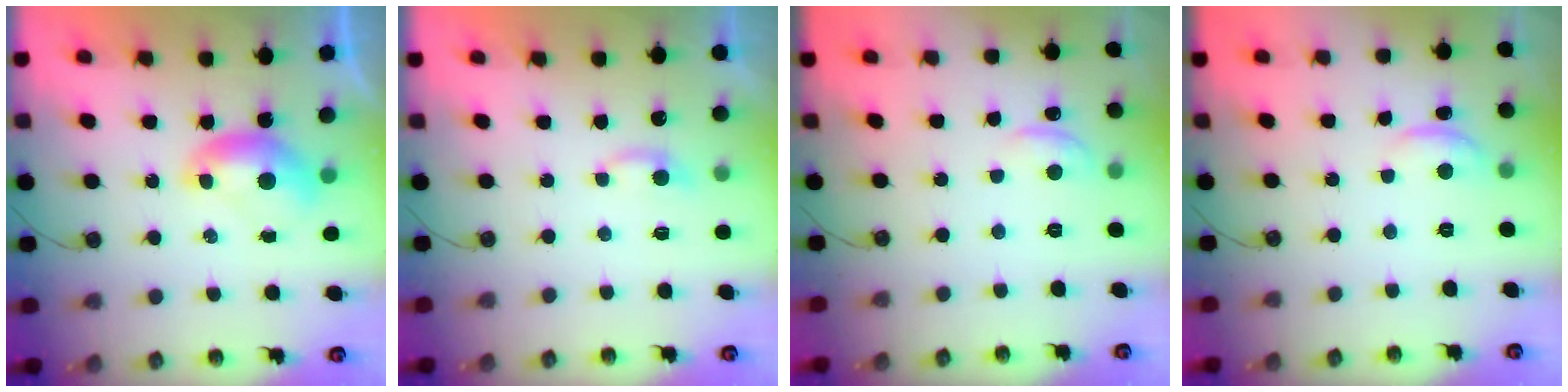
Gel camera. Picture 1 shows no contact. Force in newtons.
{"total": 3.7, "press": 3.6, "slide": 0.4}
{"total": 1.6, "press": 1.3, "slide": 0.8}
{"total": 0.8, "press": 0.5, "slide": 0.6}